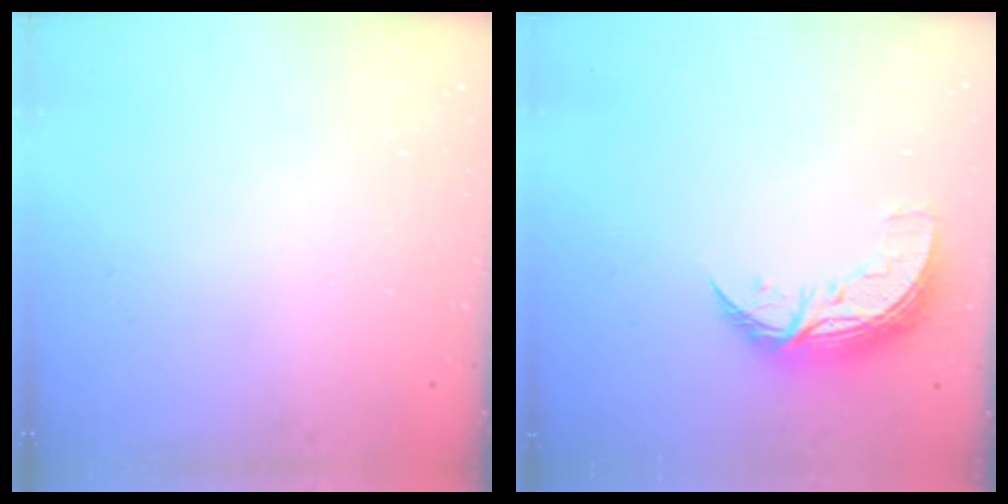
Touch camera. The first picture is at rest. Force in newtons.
{"total": 9.3, "press": 9.3, "slide": 0.5}